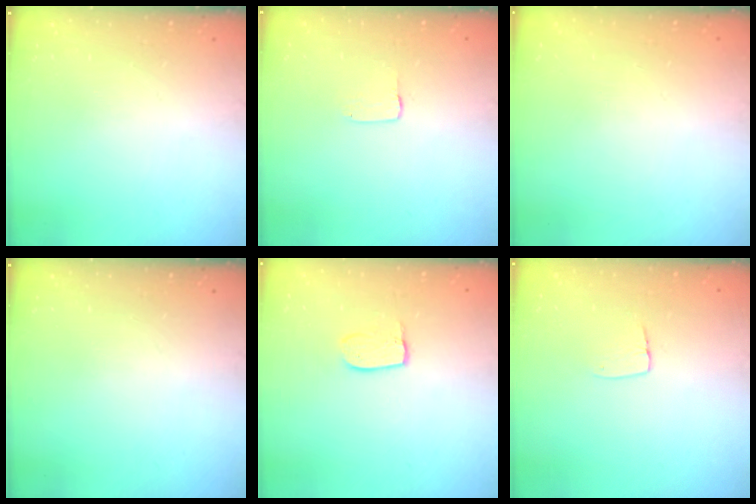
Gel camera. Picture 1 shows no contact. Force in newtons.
{"total": 1.0, "press": 1.0, "slide": 0.1}
{"total": 0.0}
{"total": 0.0}
{"total": 5.5, "press": 5.5, "slide": 0.4}
{"total": 5.3, "press": 5.3, "slide": 0.4}